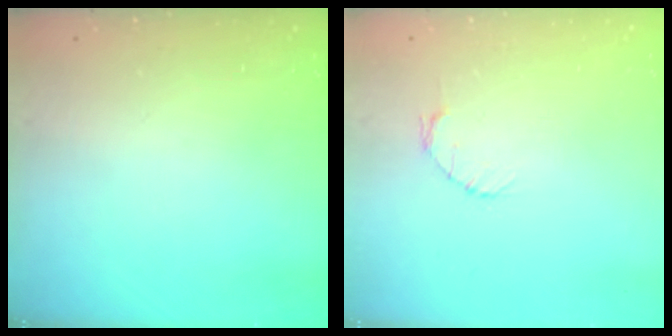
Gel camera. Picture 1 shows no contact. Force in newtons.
{"total": 2.7, "press": 2.7, "slide": 0.4}